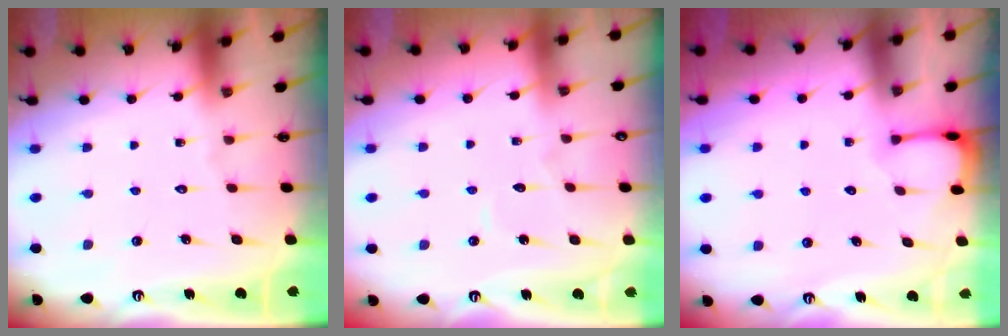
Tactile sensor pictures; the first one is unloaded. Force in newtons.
{"total": 3.4, "press": 3.4, "slide": 0.4}
{"total": 1.8, "press": 1.8, "slide": 0.2}